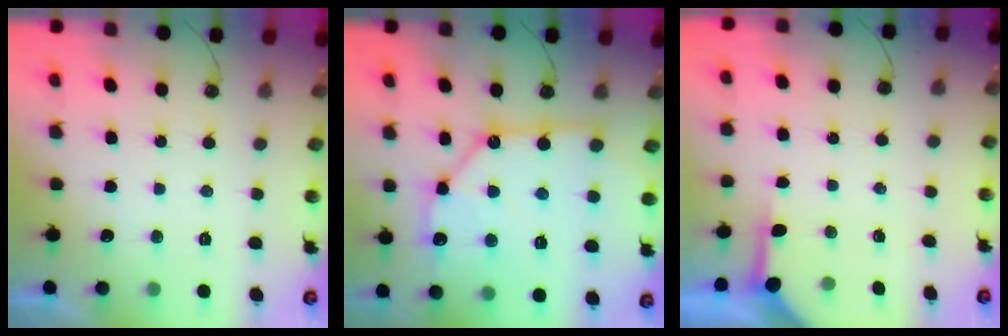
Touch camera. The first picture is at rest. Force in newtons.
{"total": 15.8, "press": 15.7, "slide": 1.9}
{"total": 3.9, "press": 3.9, "slide": 0.4}